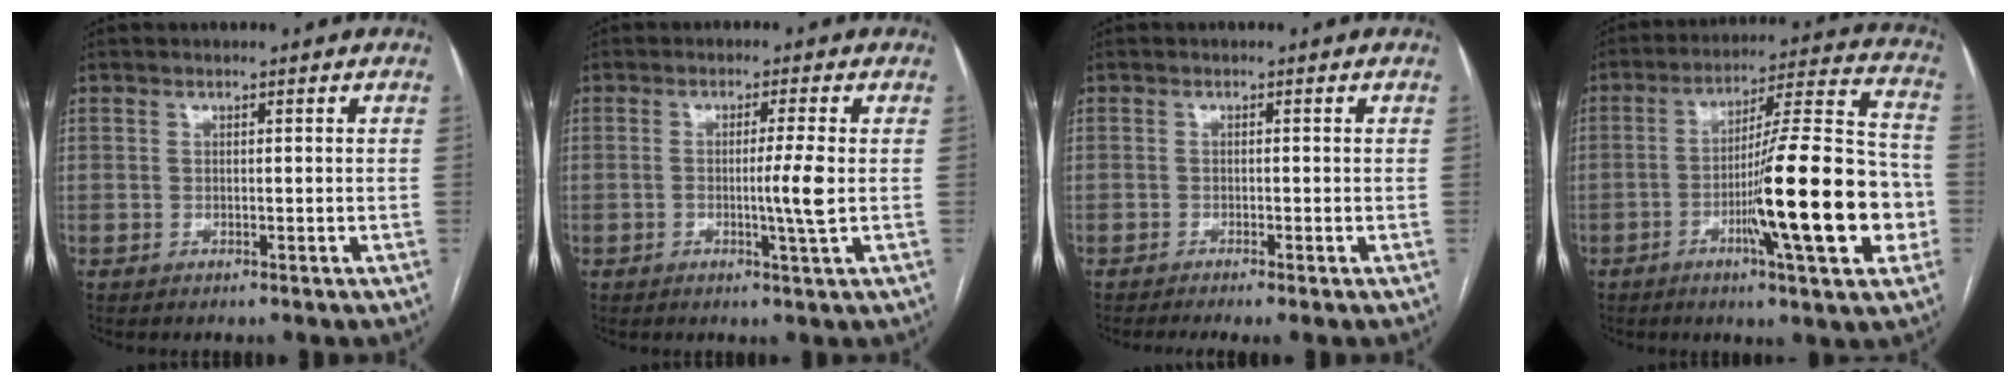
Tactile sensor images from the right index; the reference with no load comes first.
{"total": 4.4, "force": [-0.5, -1.0, 4.2], "torque": [-0.073, -0.008, -0.007]}
{"total": 3.2, "force": [-2.6, -0.2, 1.9], "torque": [-0.020, -0.006, -0.038]}
{"total": 19.5, "force": [-5.2, 1.5, 18.8], "torque": [-0.276, 0.006, -0.077]}